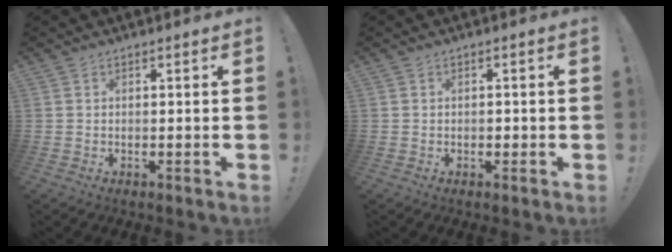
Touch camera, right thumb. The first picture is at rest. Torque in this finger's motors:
{"motor_torque": [-0.03, 0.08, 0.08, -0.04, -0.01]}